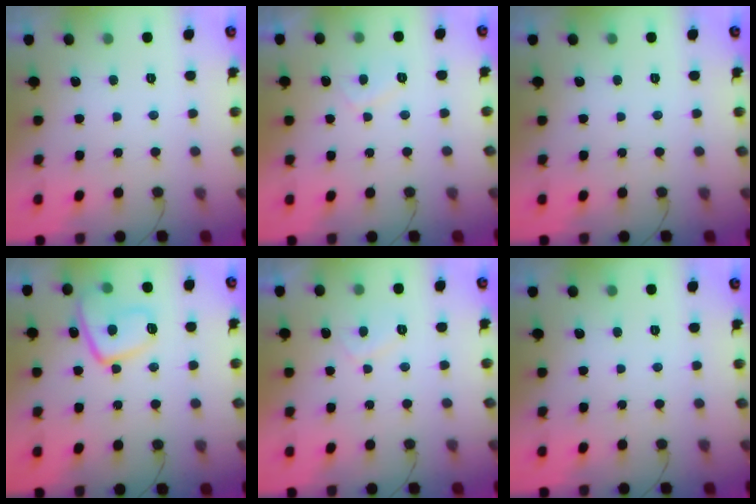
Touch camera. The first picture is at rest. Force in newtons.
{"total": 2.7, "press": 2.6, "slide": 0.8}
{"total": 0.0}
{"total": 13.1, "press": 13.1, "slide": 1.2}
{"total": 2.7, "press": 2.6, "slide": 0.8}
{"total": 0.0}